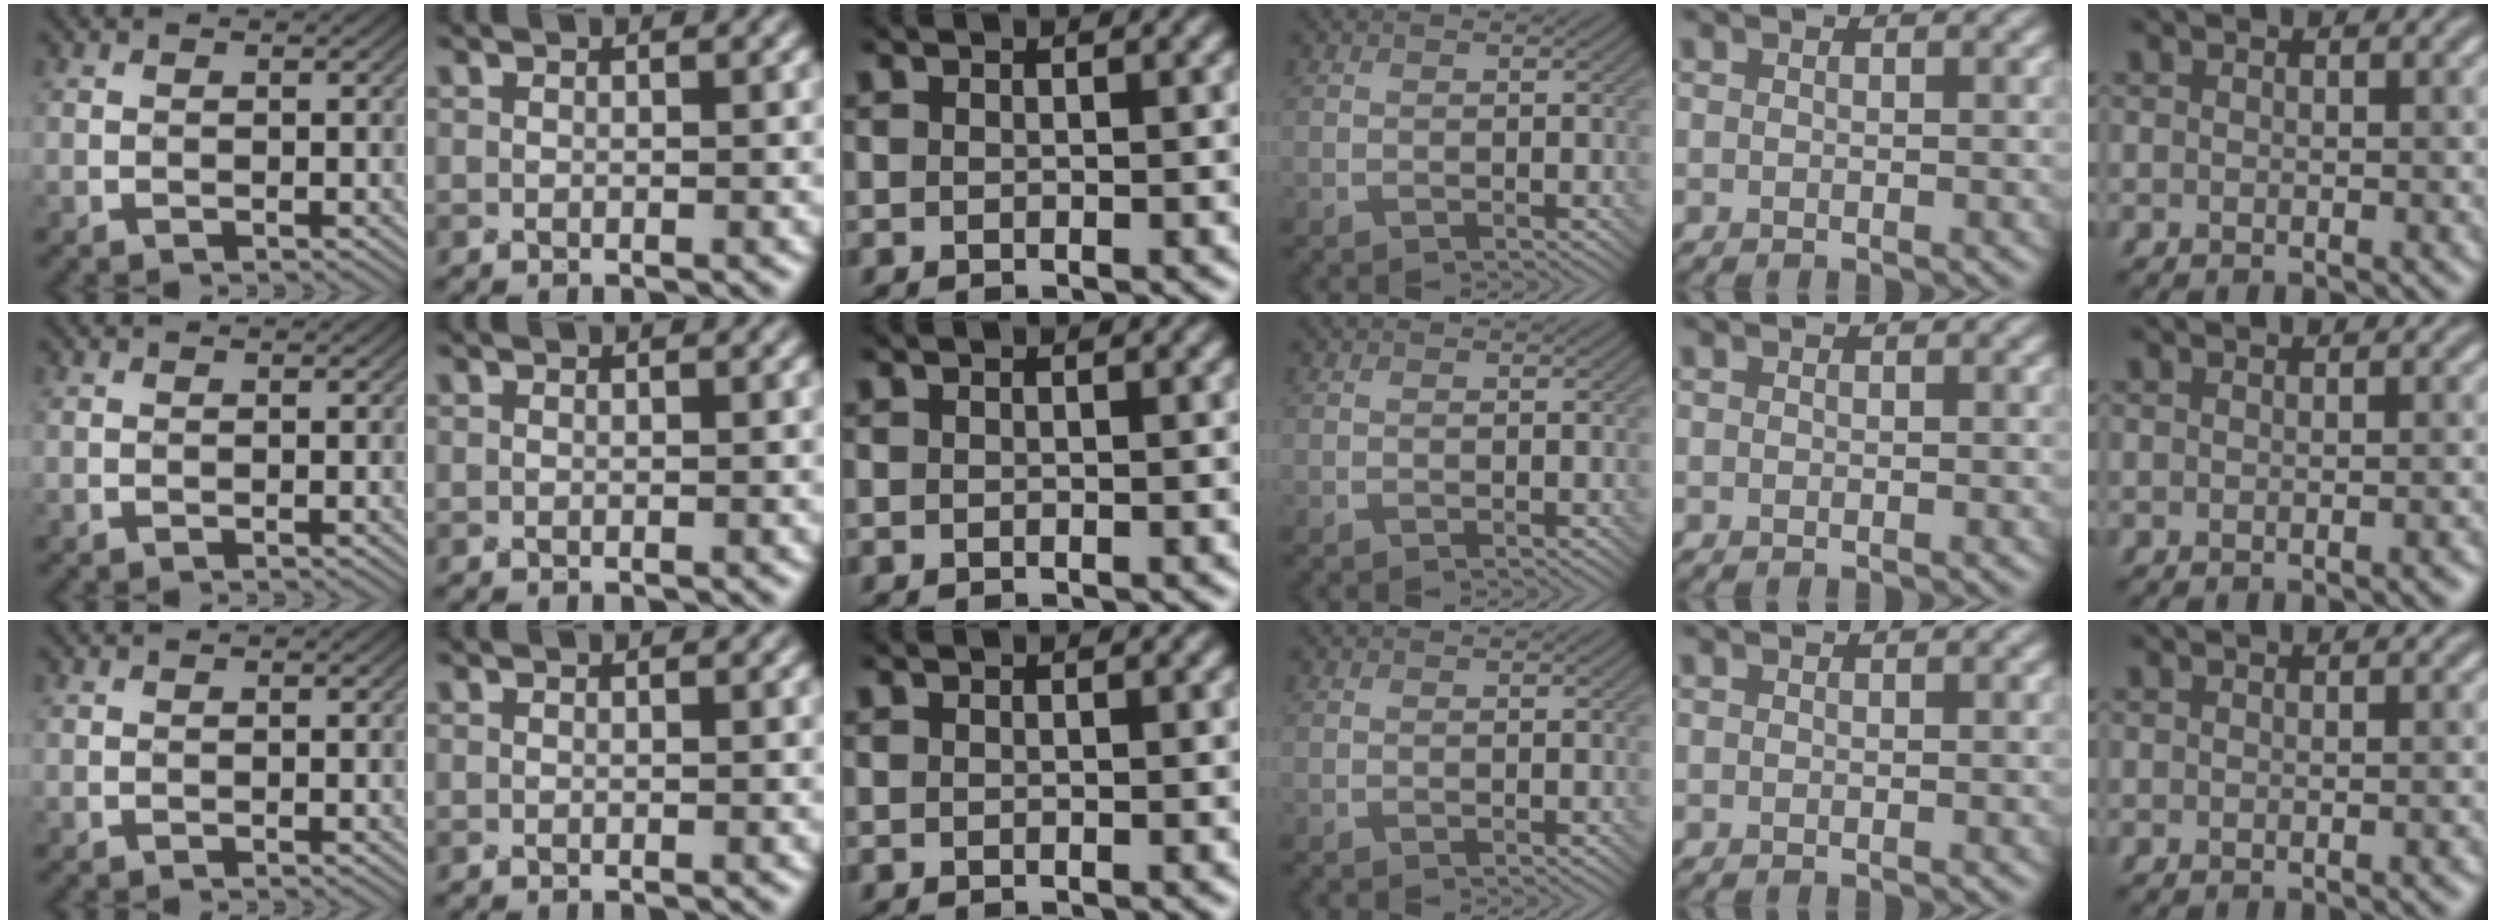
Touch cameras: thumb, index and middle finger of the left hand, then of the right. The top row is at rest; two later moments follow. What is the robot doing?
{"motion": "screw", "object": "bottle cap"}